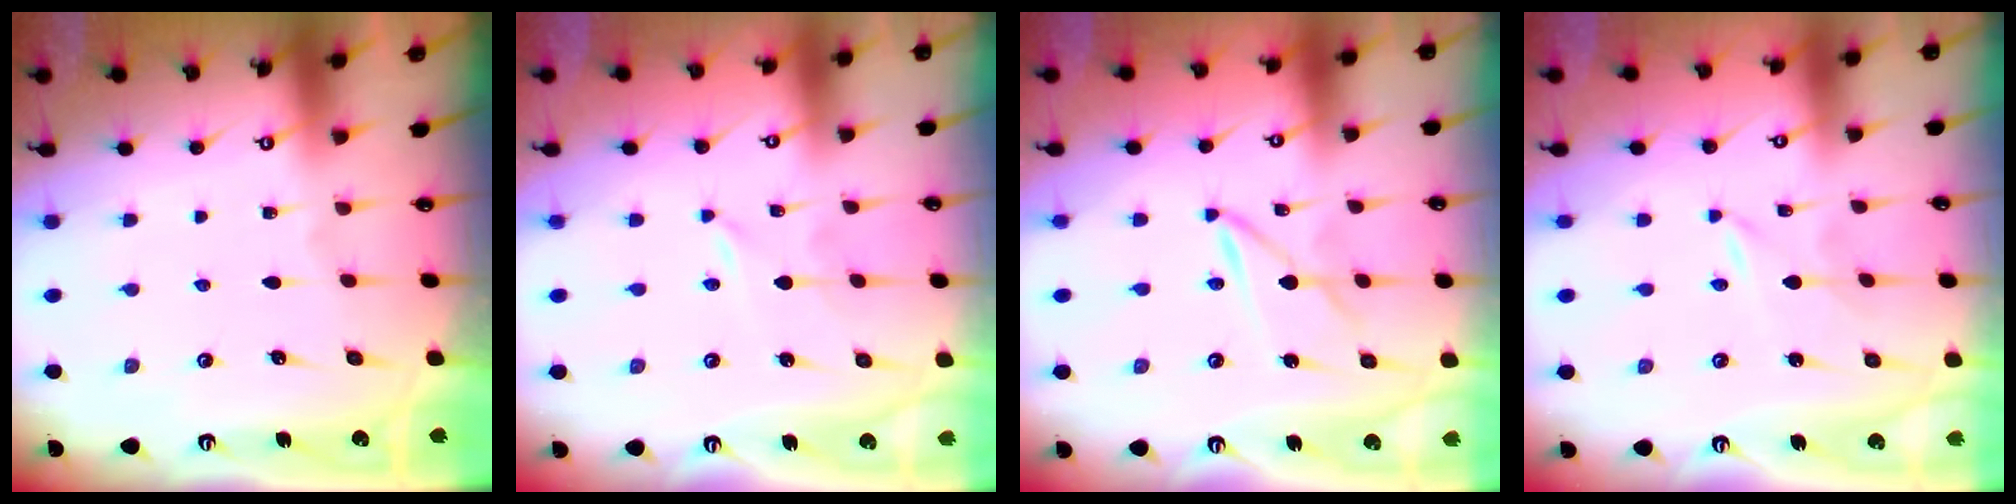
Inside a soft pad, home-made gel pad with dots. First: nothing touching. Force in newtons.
{"total": 0.0}
{"total": 2.1, "press": 2.1, "slide": 0.2}
{"total": 0.0}